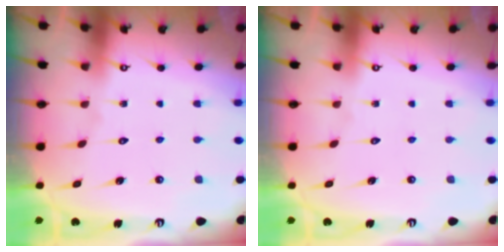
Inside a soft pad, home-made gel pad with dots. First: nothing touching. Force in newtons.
{"total": 0.0}